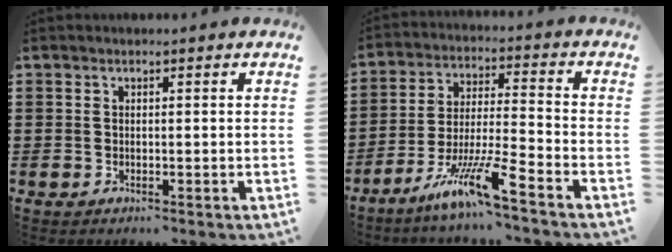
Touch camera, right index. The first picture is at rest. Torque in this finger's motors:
{"motor_torque": [0.46, 0.52, 0.59, 0.21]}